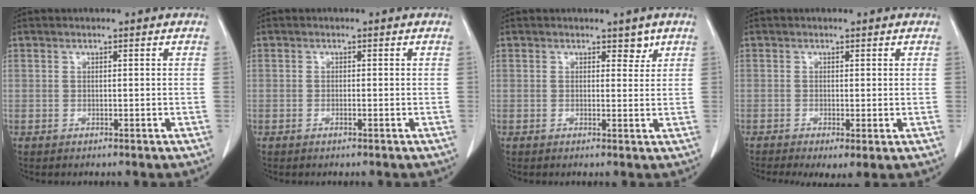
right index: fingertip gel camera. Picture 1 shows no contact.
{"total": 0.5, "force": [-0.2, 0.0, 0.5], "torque": [-0.011, -0.001, -0.002]}
{"total": 2.0, "force": [1.5, 1.1, 0.7], "torque": [-0.001, -0.007, 0.018]}
{"total": 3.5, "force": [-1.2, 1.0, 3.1], "torque": [-0.046, -0.014, -0.015]}